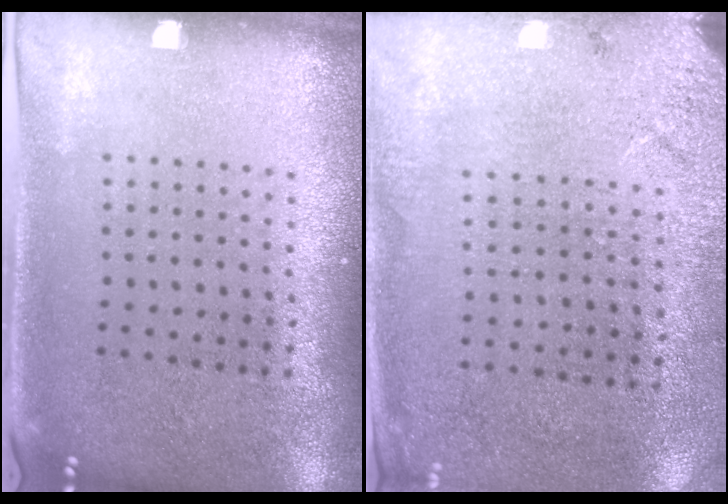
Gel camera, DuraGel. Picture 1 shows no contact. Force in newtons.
{"total": 2.6, "press": 2.4, "slide": 1.1}